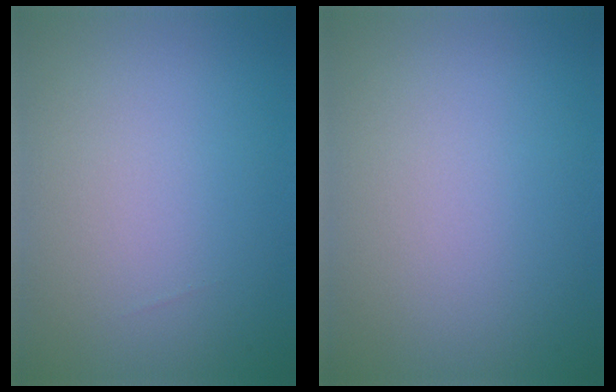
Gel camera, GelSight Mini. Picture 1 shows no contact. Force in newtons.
{"total": 0.0}